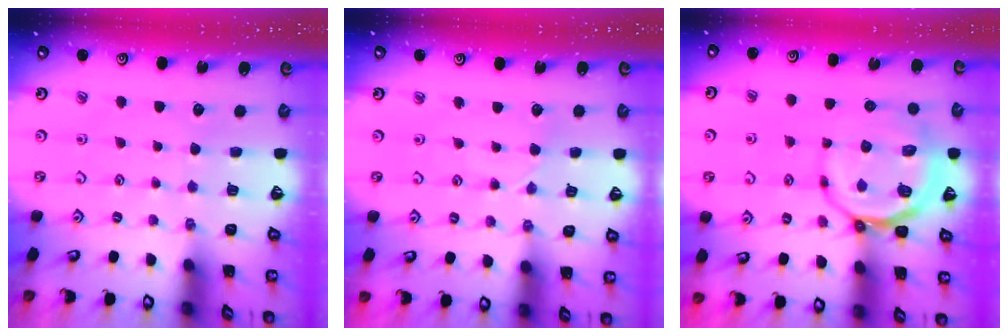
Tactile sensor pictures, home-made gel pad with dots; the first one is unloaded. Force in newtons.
{"total": 2.0, "press": 2.0, "slide": 0.2}
{"total": 10.8, "press": 10.4, "slide": 2.7}